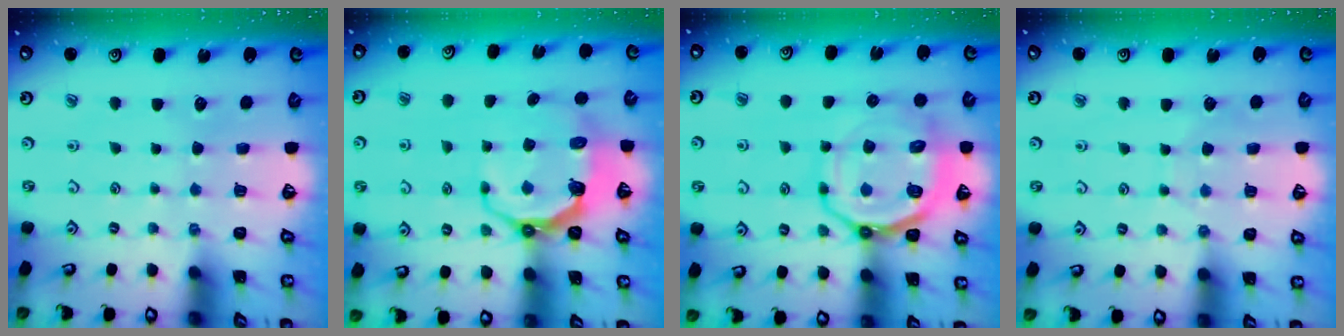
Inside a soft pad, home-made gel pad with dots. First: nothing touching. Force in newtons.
{"total": 7.8, "press": 6.4, "slide": 4.4}
{"total": 14.3, "press": 14.1, "slide": 2.7}
{"total": 5.1, "press": 5.1, "slide": 0.5}